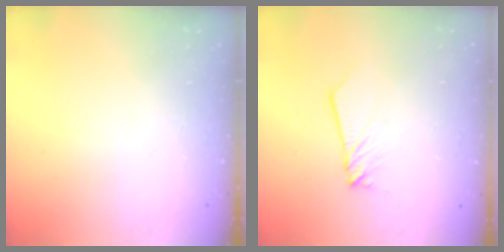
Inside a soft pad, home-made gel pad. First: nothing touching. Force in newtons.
{"total": 2.0, "press": 2.0, "slide": 0.2}